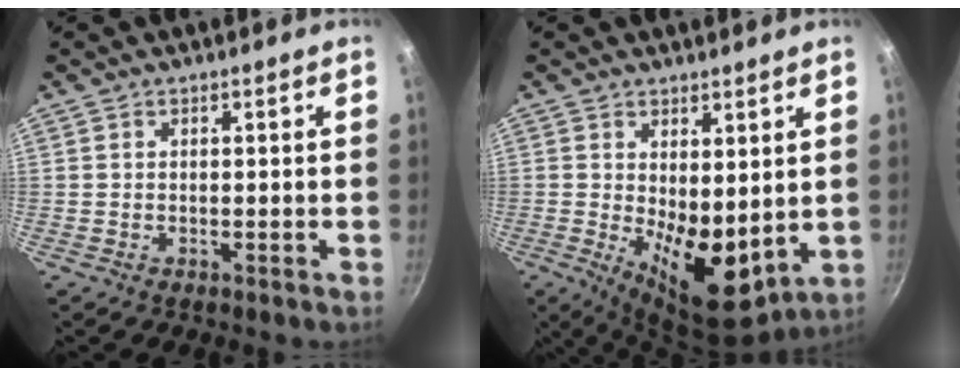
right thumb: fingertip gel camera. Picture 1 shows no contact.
{"total": 11.9, "force": [0.6, 5.8, 10.4], "torque": [-0.128, -0.037, 0.024]}